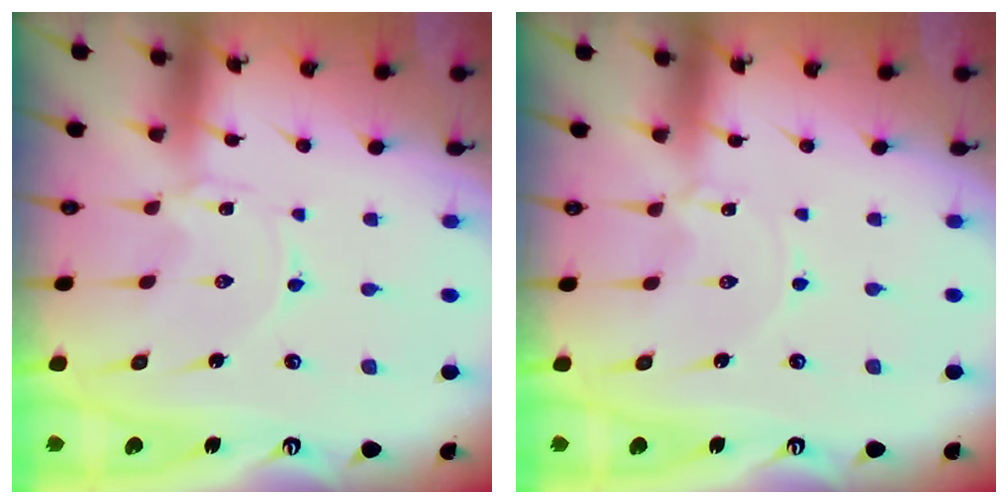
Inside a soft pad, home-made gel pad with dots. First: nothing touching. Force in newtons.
{"total": 0.0}